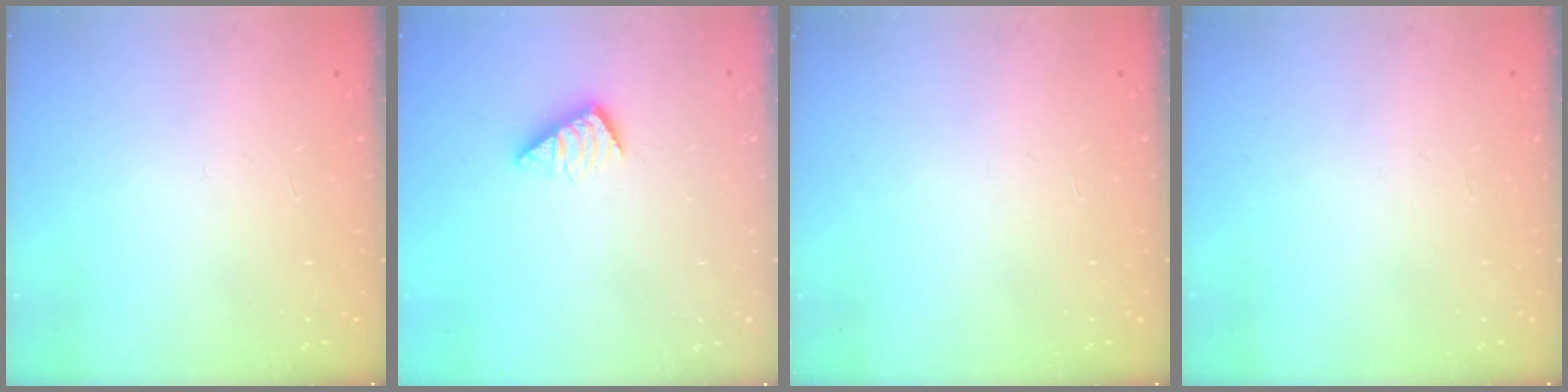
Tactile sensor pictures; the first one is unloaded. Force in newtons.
{"total": 3.7, "press": 3.7, "slide": 0.4}
{"total": 0.0}
{"total": 0.0}